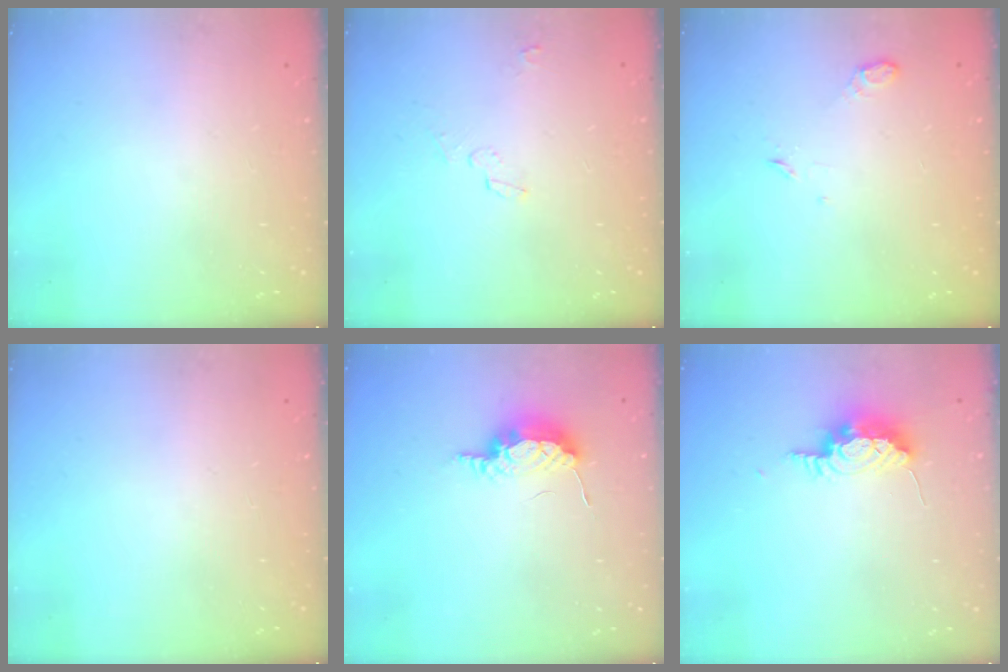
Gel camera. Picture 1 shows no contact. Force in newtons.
{"total": 2.6, "press": 2.3, "slide": 1.2}
{"total": 4.0, "press": 4.0, "slide": 0.6}
{"total": 0.0}
{"total": 7.7, "press": 7.5, "slide": 1.9}
{"total": 8.2, "press": 8.0, "slide": 2.1}